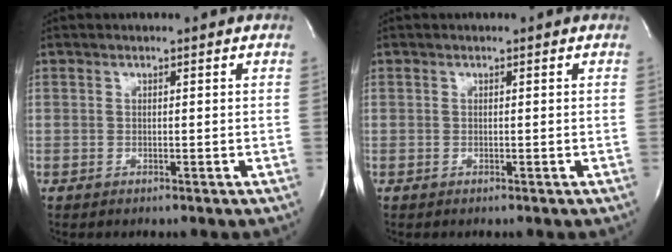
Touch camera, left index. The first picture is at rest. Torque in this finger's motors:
{"motor_torque": [0.00, 0.00, 0.00, 0.00]}